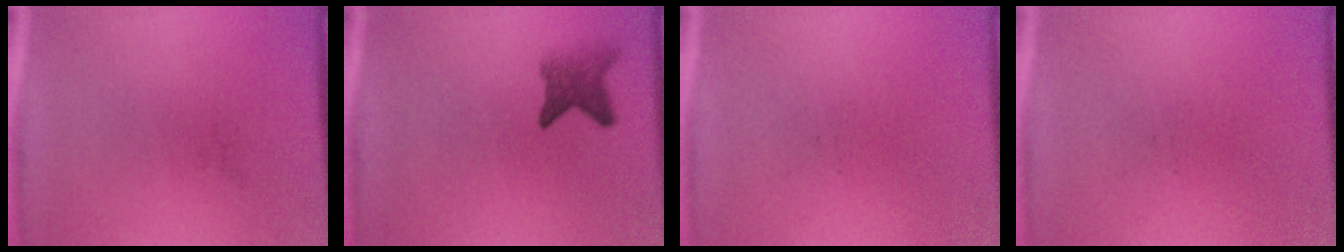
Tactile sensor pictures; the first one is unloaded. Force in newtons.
{"total": 3.2}
{"total": 0.0}
{"total": 0.0}